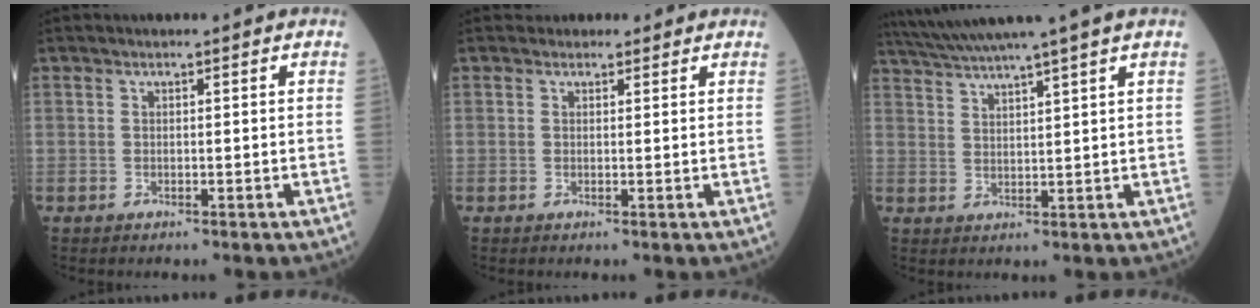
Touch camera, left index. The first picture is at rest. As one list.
[{"total": 2.2, "force": [1.9, 1.1, 0.0], "torque": [0.003, 0.008, 0.021]}, {"total": 9.4, "force": [8.0, -2.1, 4.5], "torque": [-0.081, 0.017, 0.130]}]